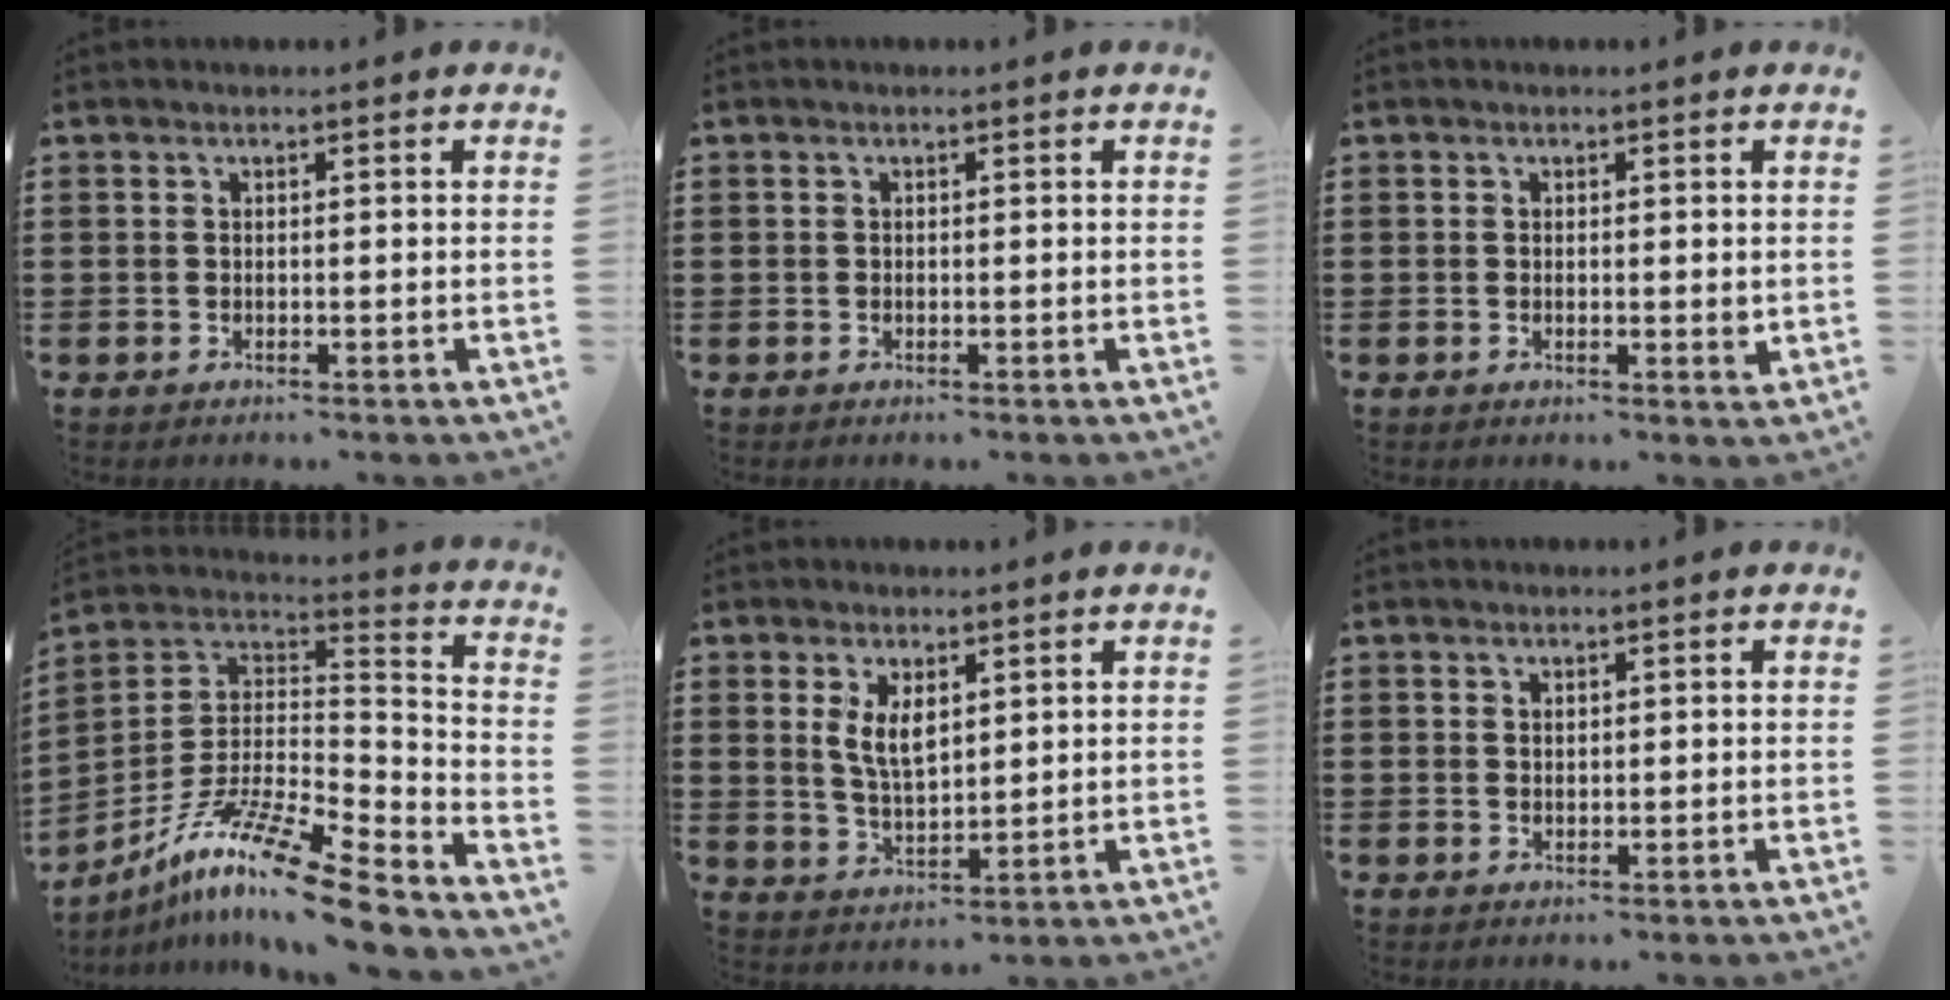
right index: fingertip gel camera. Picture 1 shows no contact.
{"total": 0.0}
{"total": 1.2, "force": [0.0, 0.4, 1.1], "torque": [-0.020, 0.001, -0.001]}
{"total": 14.0, "force": [-10.6, 1.2, 9.0], "torque": [-0.163, 0.019, -0.200]}
{"total": 4.9, "force": [1.9, 2.3, 3.9], "torque": [-0.076, 0.001, 0.033]}
{"total": 0.9, "force": [0.7, 0.5, 0.2], "torque": [-0.005, 0.001, 0.015]}